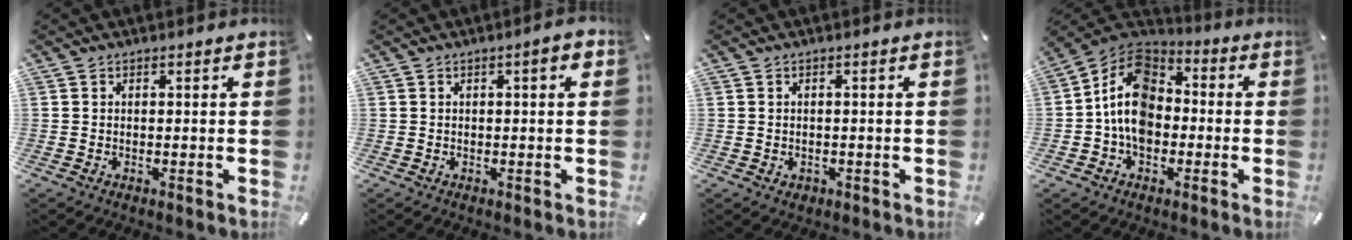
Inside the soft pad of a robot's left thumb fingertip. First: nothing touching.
{"total": 3.1, "force": [0.7, 0.8, 2.9], "torque": [-0.040, 0.001, 0.007]}
{"total": 1.2, "force": [-0.3, 1.1, 0.4], "torque": [-0.008, 0.004, -0.008]}
{"total": 12.4, "force": [-2.1, 9.7, 7.4], "torque": [-0.158, 0.018, -0.043]}